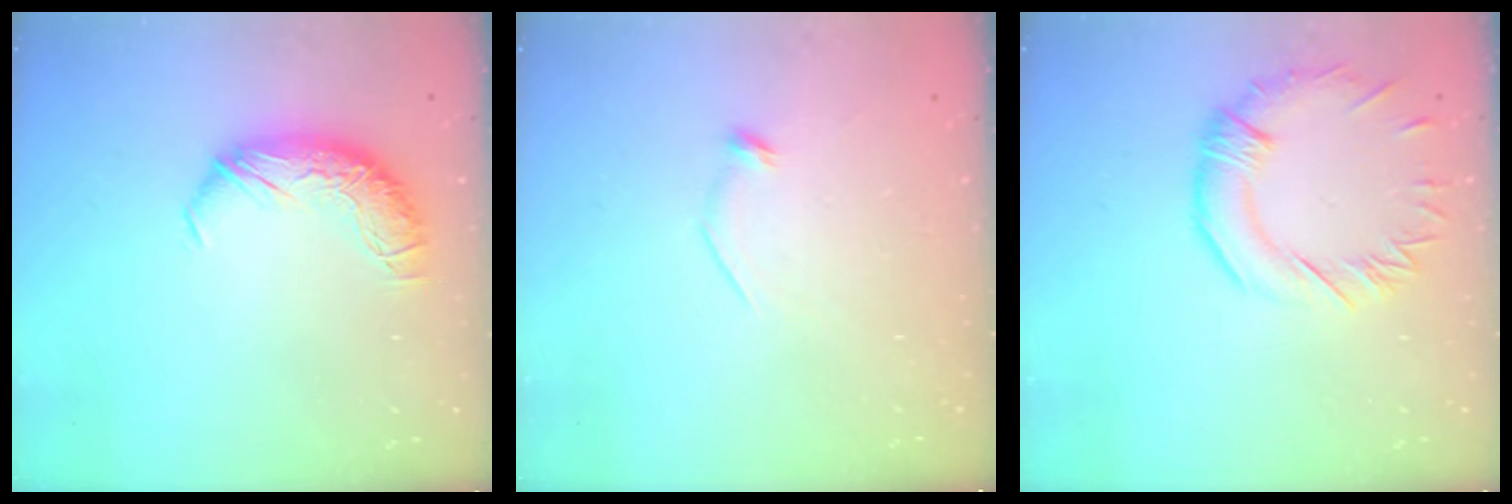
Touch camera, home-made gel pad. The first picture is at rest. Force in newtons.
{"total": 7.9, "press": 7.9, "slide": 0.9}
{"total": 2.0, "press": 1.8, "slide": 1.0}